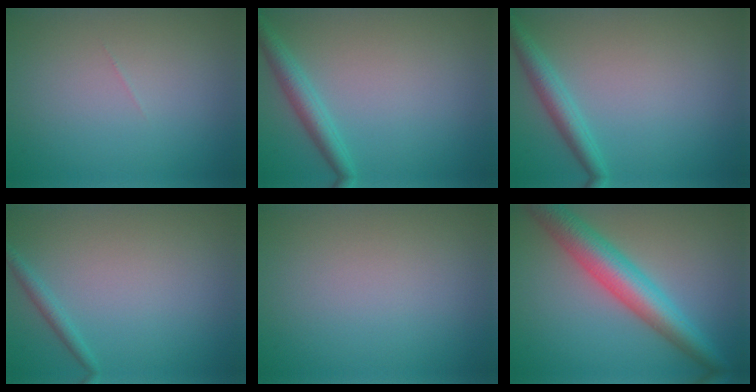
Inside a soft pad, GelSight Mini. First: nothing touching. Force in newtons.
{"total": 2.6, "press": 2.6, "slide": 0.1}
{"total": 2.6, "press": 2.6, "slide": 0.1}
{"total": 1.2, "press": 1.2, "slide": 0.1}
{"total": 0.0}
{"total": 6.6, "press": 6.6, "slide": 0.1}